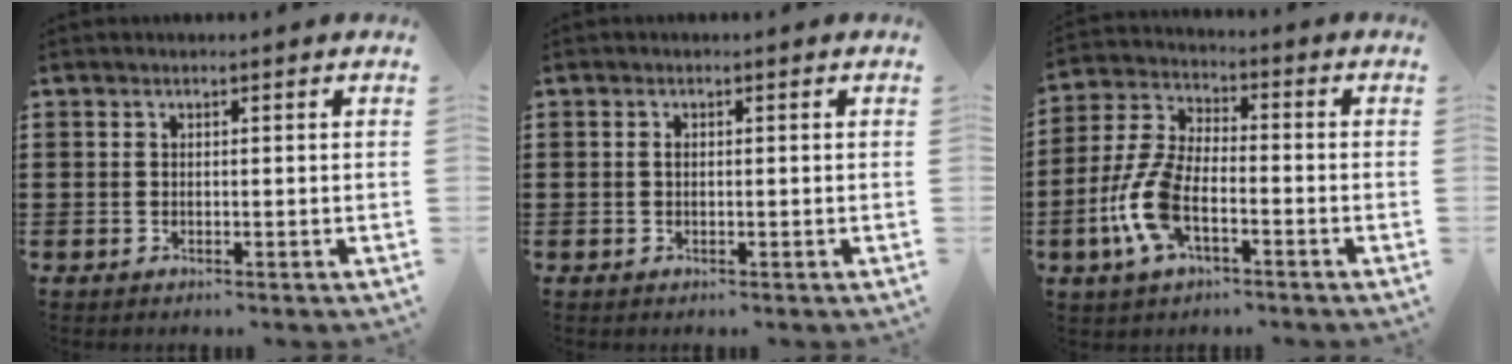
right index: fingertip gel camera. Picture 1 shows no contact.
{"total": 0.6, "force": [0.0, 0.3, 0.6], "torque": [-0.013, -0.002, 0.001]}
{"total": 9.4, "force": [-3.4, 4.4, 7.6], "torque": [-0.198, -0.010, -0.071]}